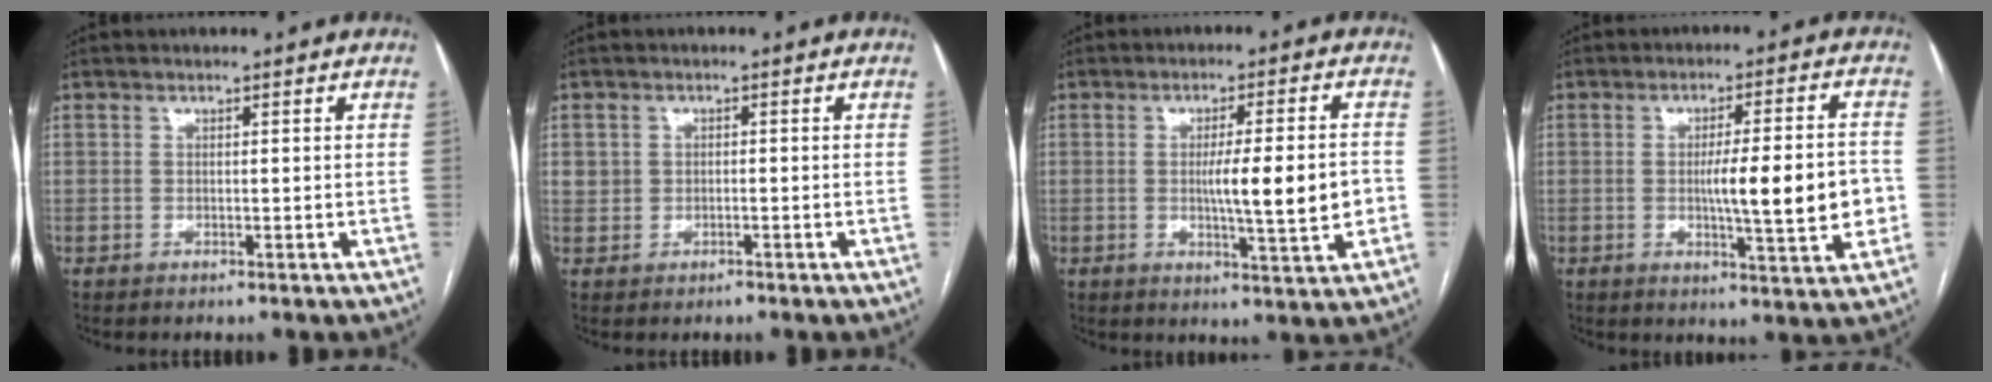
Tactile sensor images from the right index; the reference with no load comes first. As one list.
[{"total": 1.8, "force": [-0.1, 1.7, 0.6], "torque": [-0.013, 0.009, 0.005]}, {"total": 9.5, "force": [-1.0, 0.7, 9.4], "torque": [-0.141, -0.004, -0.014]}, {"total": 11.5, "force": [-1.2, 1.5, 11.4], "torque": [-0.167, 0.002, -0.015]}]